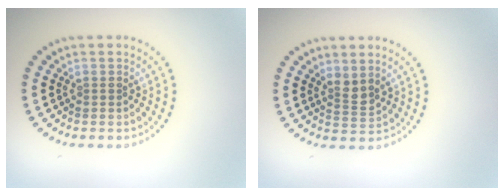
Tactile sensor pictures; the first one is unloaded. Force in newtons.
{"total": 1.7, "press": 1.3, "slide": 1.1}